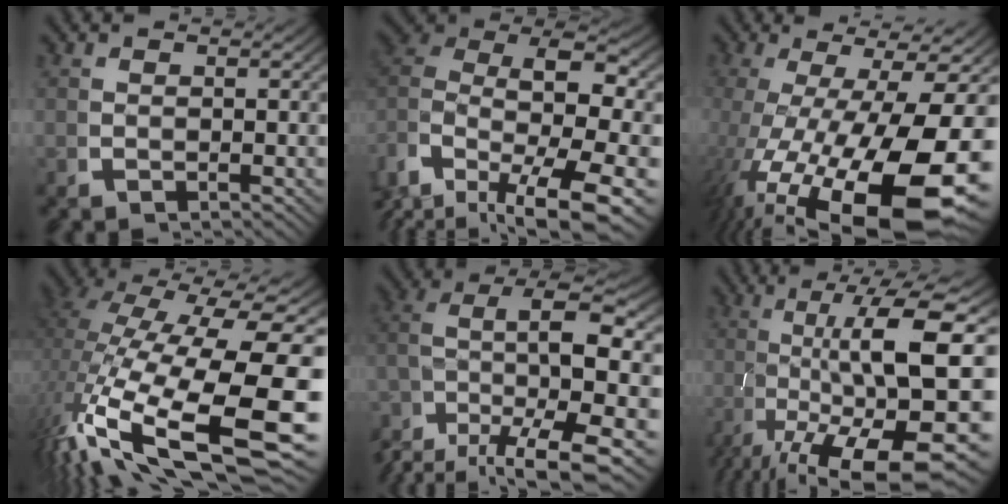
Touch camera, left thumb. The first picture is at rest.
{"total": 14.2, "force": [-0.5, 9.9, 10.2], "torque": [-0.213, -0.052, 0.012]}
{"total": 17.4, "force": [-2.7, 9.6, 14.3], "torque": [-0.270, -0.057, 0.000]}
{"total": 17.2, "force": [-2.9, 9.0, 14.4], "torque": [-0.293, -0.073, 0.002]}
{"total": 10.0, "force": [-0.9, 5.6, 8.3], "torque": [-0.172, -0.054, 0.013]}
{"total": 16.7, "force": [-2.7, 8.3, 14.2], "torque": [-0.253, -0.056, -0.006]}